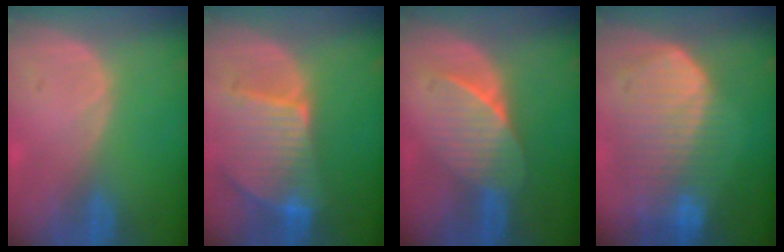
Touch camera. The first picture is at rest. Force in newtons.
{"total": 9.6, "press": 8.5, "slide": 4.6}
{"total": 7.5, "press": 6.6, "slide": 3.5}
{"total": 10.5, "press": 9.1, "slide": 5.2}